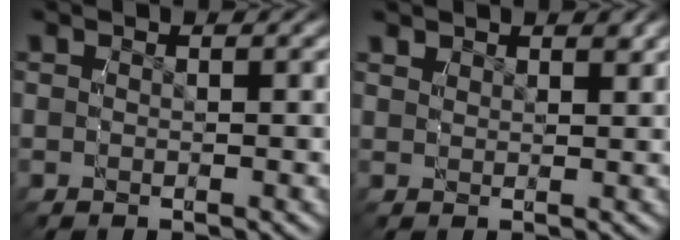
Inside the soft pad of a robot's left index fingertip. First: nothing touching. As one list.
[{"total": 1.3, "force": [1.3, 0.1, 0.1], "torque": [0.004, -0.001, 0.029]}]